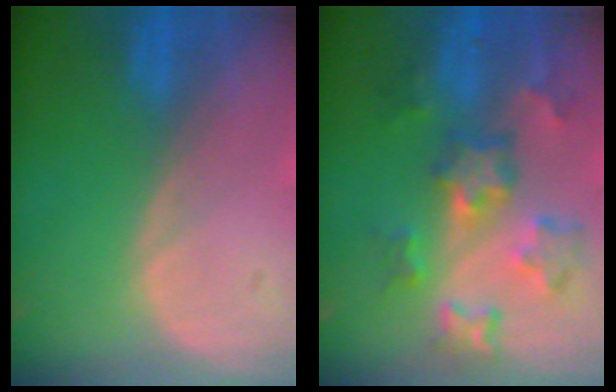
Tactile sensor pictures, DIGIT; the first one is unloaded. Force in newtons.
{"total": 8.8, "press": 7.9, "slide": 4.0}